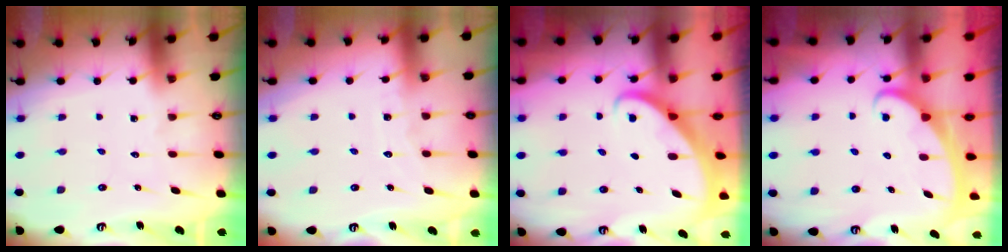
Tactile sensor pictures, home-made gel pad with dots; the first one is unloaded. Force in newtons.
{"total": 4.1, "press": 4.1, "slide": 0.5}
{"total": 2.6, "press": 2.6, "slide": 0.2}
{"total": 2.5, "press": 2.4, "slide": 0.4}